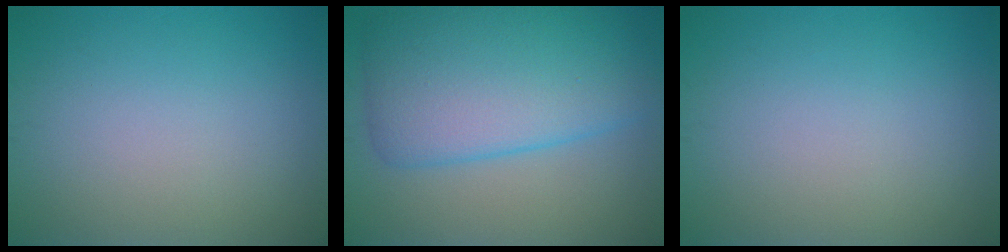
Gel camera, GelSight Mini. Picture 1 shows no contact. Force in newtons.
{"total": 9.0, "press": 9.0, "slide": 0.4}
{"total": 0.0}